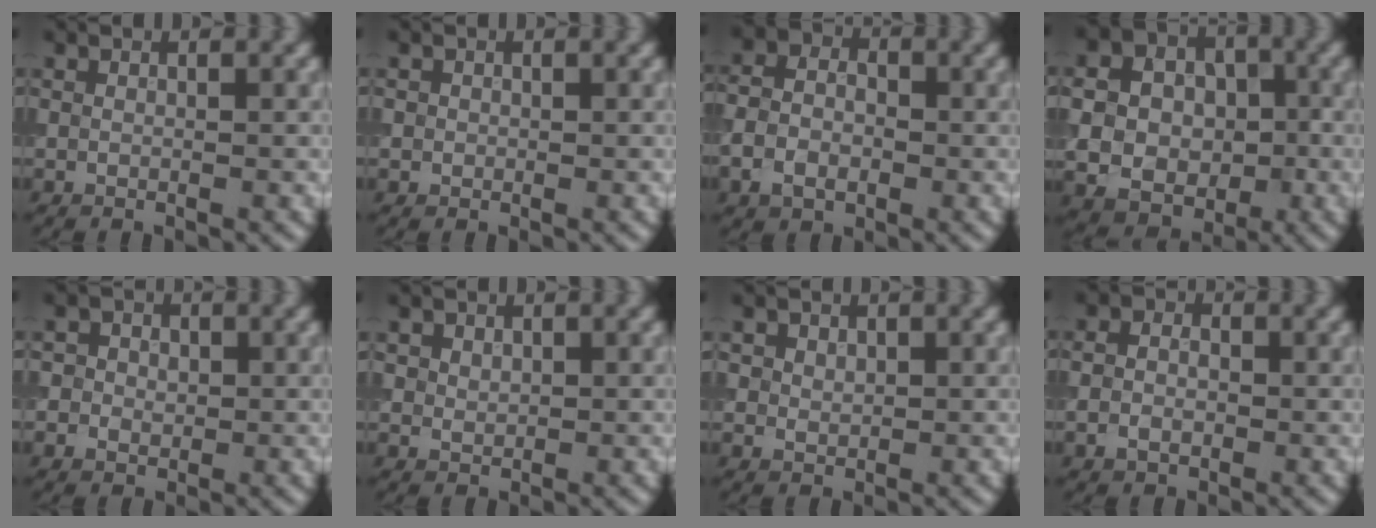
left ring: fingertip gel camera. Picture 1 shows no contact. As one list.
[{"total": 0.6, "force": [0.1, 0.6, 0.0], "torque": [0.008, -0.003, 0.001]}, {"total": 4.2, "force": [-1.4, 3.2, 2.4], "torque": [-0.048, -0.002, -0.033]}, {"total": 9.7, "force": [-0.5, 8.7, 4.4], "torque": [-0.091, 0.004, -0.025]}, {"total": 3.9, "force": [0.9, 3.5, 1.5], "torque": [-0.009, 0.013, -0.001]}, {"total": 1.7, "force": [0.8, 1.3, 0.6], "torque": [-0.010, -0.005, 0.023]}, {"total": 2.0, "force": [1.0, 1.6, 0.8], "torque": [-0.015, -0.001, 0.021]}, {"total": 2.6, "force": [-0.4, 2.1, 1.6], "torque": [-0.020, -0.001, -0.012]}]